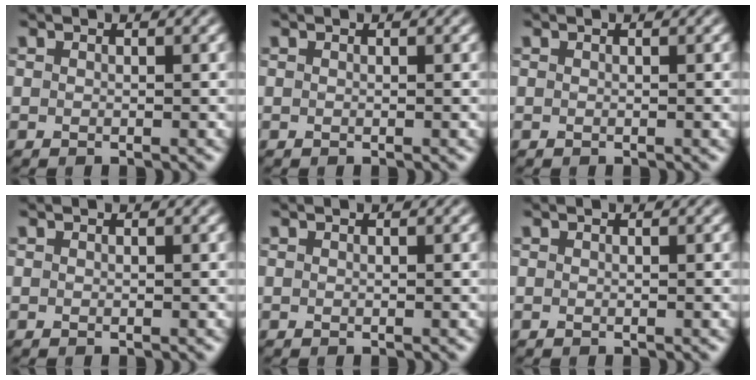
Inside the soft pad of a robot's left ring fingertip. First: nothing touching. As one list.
[{"total": 0.0}, {"total": 0.0}, {"total": 0.0}, {"total": 0.0}, {"total": 0.0}]